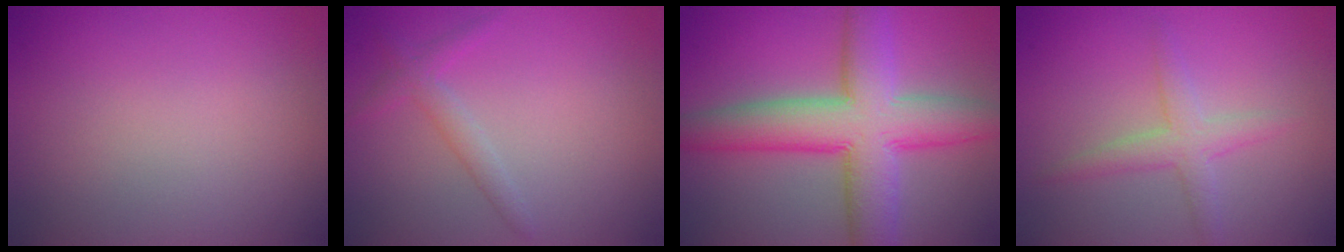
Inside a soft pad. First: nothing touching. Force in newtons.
{"total": 1.7, "press": 1.7, "slide": 0.1}
{"total": 9.5, "press": 9.5, "slide": 0.2}
{"total": 2.5, "press": 2.5, "slide": 0.1}